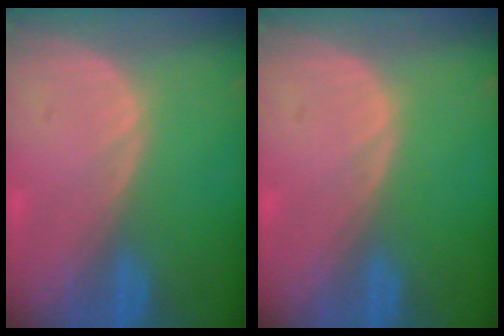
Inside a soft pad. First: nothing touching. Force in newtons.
{"total": 0.0}